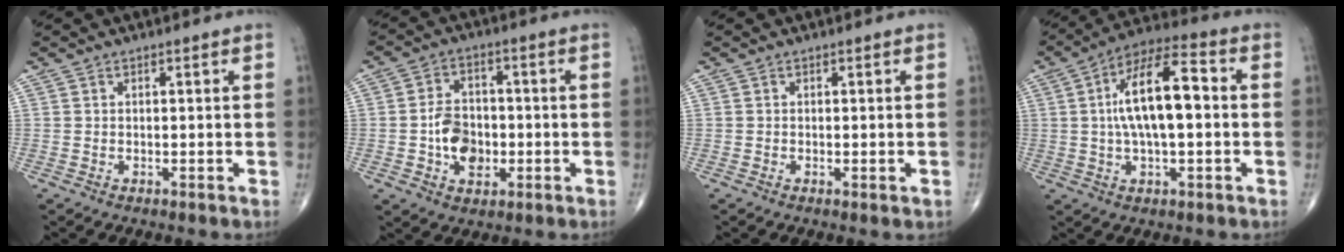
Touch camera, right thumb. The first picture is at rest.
{"total": 8.5, "force": [-1.6, 6.1, 5.7], "torque": [-0.073, 0.016, -0.027]}
{"total": 1.0, "force": [-0.3, 0.4, 0.9], "torque": [-0.014, -0.003, -0.004]}
{"total": 14.7, "force": [0.9, 5.8, 13.5], "torque": [-0.239, 0.032, 0.008]}